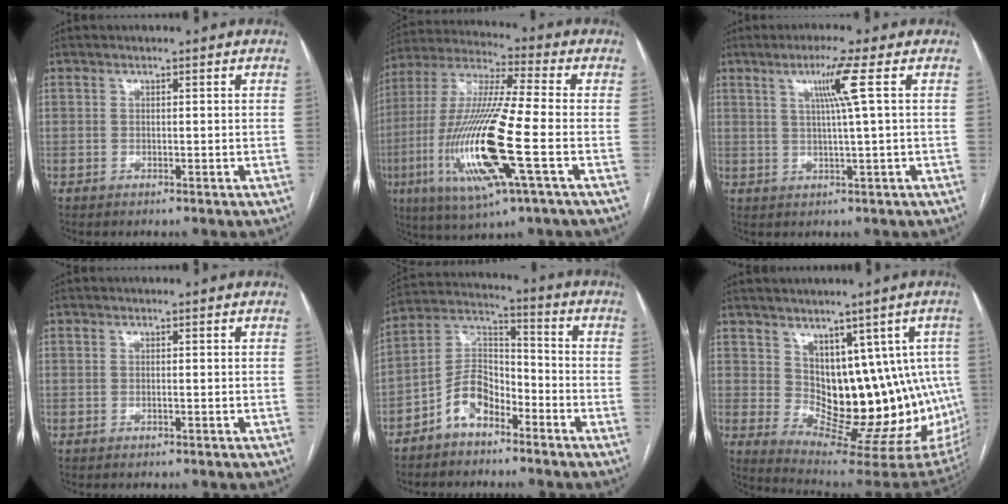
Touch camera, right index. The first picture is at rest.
{"total": 19.8, "force": [-5.3, 1.4, 19.0], "torque": [-0.407, -0.021, -0.099]}
{"total": 5.4, "force": [1.8, -1.5, 4.9], "torque": [-0.093, 0.001, 0.035]}
{"total": 0.0}
{"total": 8.5, "force": [-5.1, 4.5, 5.1], "torque": [-0.109, 0.025, -0.101]}
{"total": 14.3, "force": [2.2, 8.3, 11.4], "torque": [-0.118, 0.008, 0.053]}